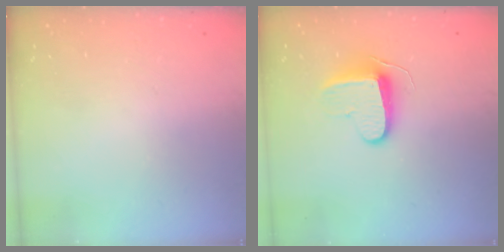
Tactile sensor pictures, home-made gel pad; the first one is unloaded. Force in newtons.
{"total": 9.5, "press": 9.5, "slide": 0.3}